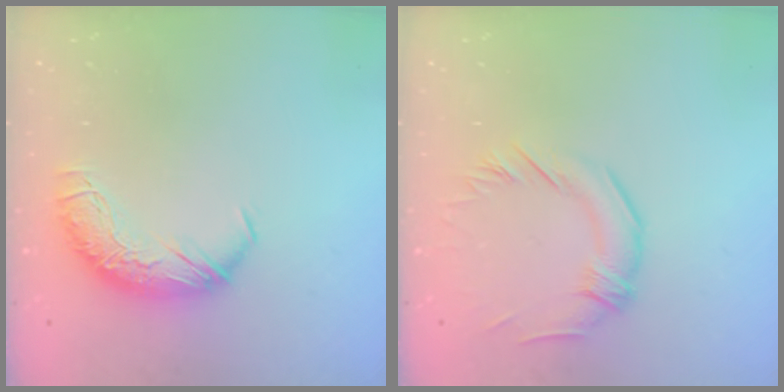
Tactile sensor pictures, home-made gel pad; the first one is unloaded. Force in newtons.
{"total": 1.8, "press": 1.5, "slide": 1.0}